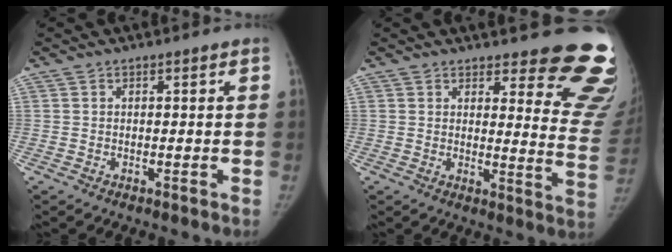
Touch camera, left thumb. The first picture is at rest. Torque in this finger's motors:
{"motor_torque": [1.80, 0.40, 1.09, -0.96, 0.18]}